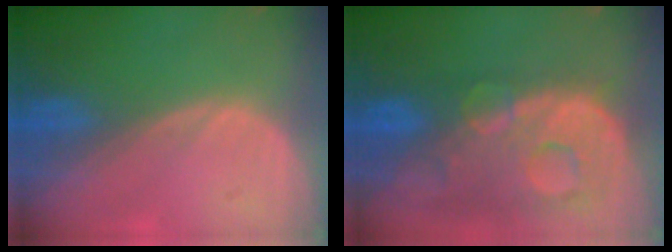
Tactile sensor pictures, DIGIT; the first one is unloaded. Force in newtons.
{"total": 13.6, "press": 11.1, "slide": 7.9}